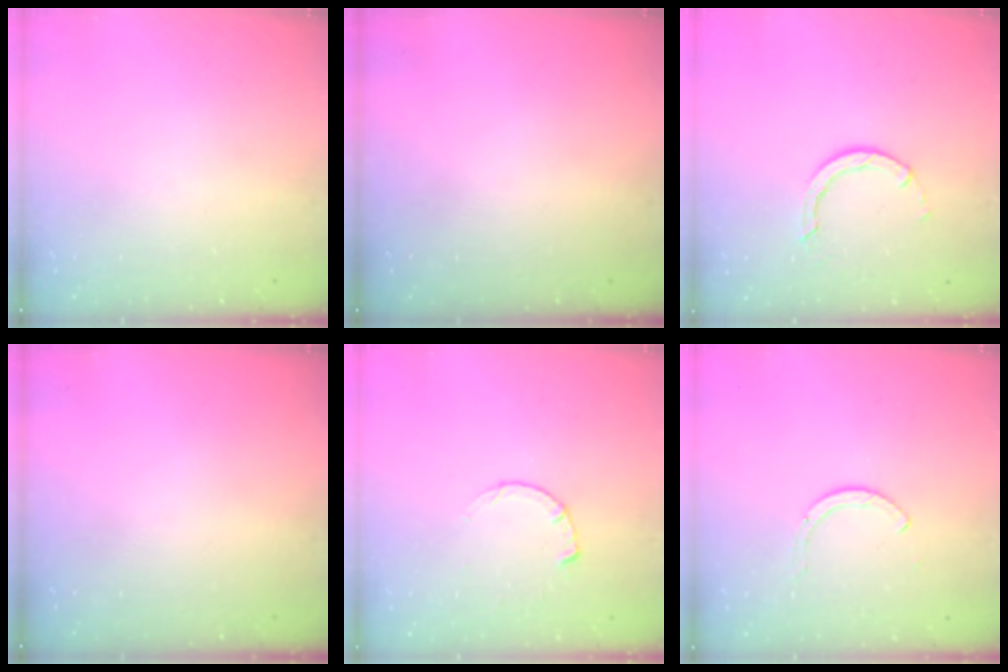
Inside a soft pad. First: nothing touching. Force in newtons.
{"total": 0.0}
{"total": 2.8, "press": 2.8, "slide": 0.2}
{"total": 0.0}
{"total": 4.1, "press": 4.0, "slide": 0.8}
{"total": 2.0, "press": 1.9, "slide": 0.3}